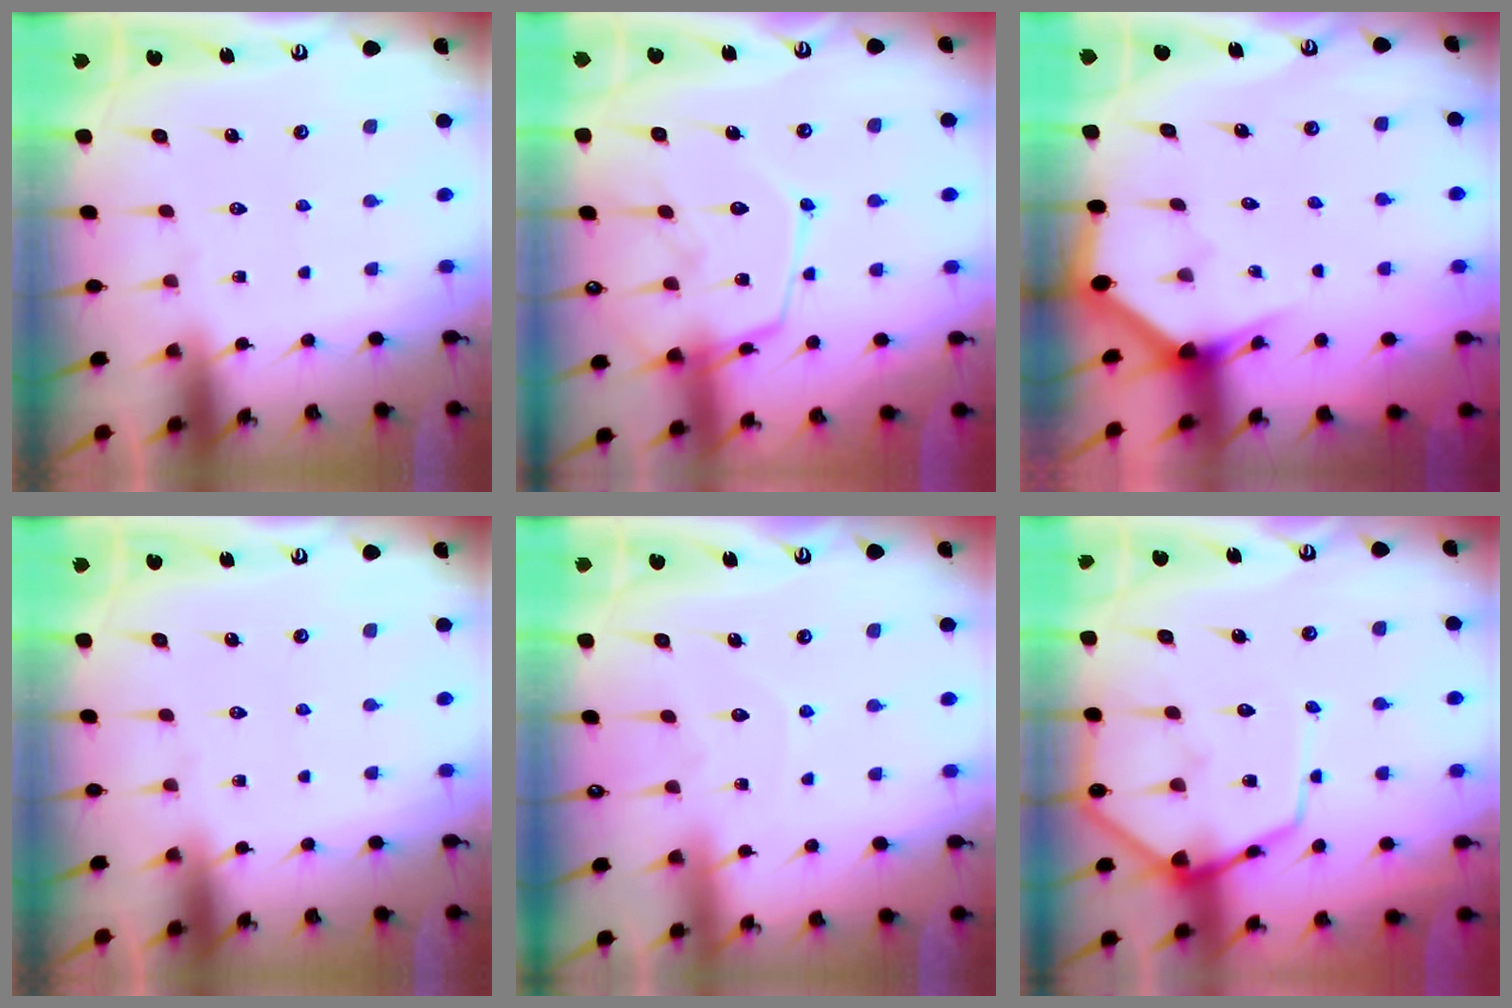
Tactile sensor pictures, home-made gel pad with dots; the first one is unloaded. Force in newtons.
{"total": 14.2, "press": 14.1, "slide": 1.4}
{"total": 3.0, "press": 3.0, "slide": 0.1}
{"total": 0.0}
{"total": 4.3, "press": 4.3, "slide": 0.4}
{"total": 11.5, "press": 11.4, "slide": 1.1}